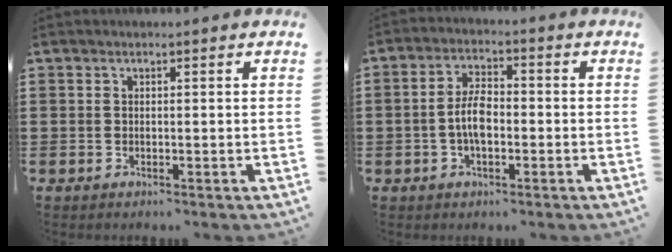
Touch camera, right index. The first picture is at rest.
{"total": 5.2, "force": [-1.1, 2.4, 4.5], "torque": [-0.110, -0.004, -0.027]}